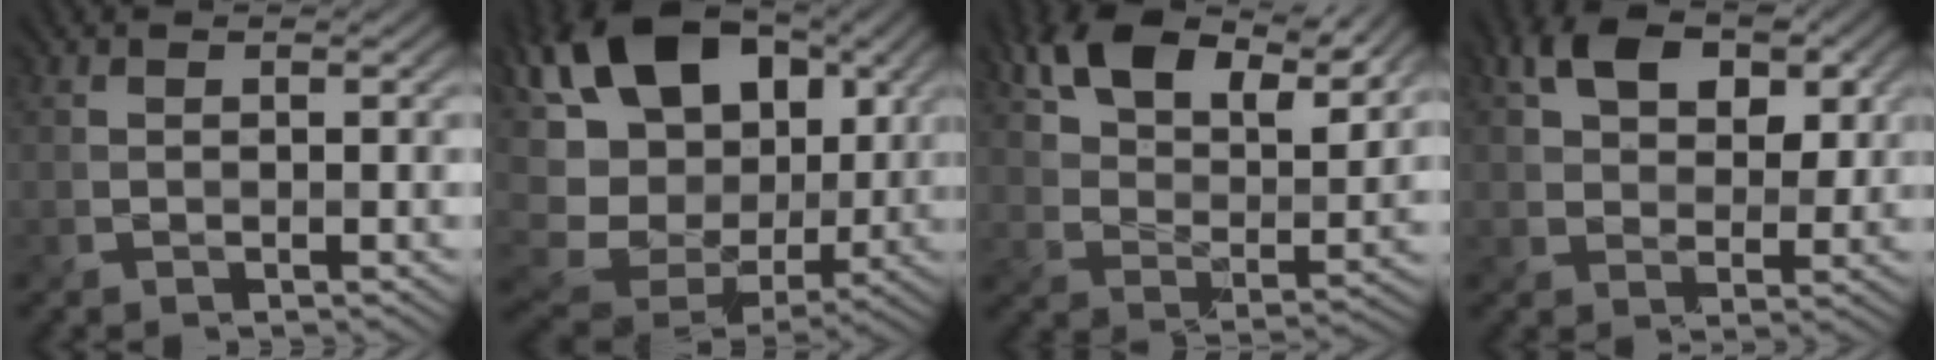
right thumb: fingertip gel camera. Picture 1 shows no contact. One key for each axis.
{"total": 18.5, "fx": 3.1, "fy": 13.3, "fz": 12.5, "tx": -0.262, "ty": -0.006, "tz": 0.069}
{"total": 11.9, "fx": 7.6, "fy": 5.9, "fz": 7.1, "tx": -0.147, "ty": 0.008, "tz": 0.138}
{"total": 7.7, "fx": 3.1, "fy": 5.0, "fz": 5.0, "tx": -0.096, "ty": 0.003, "tz": 0.048}